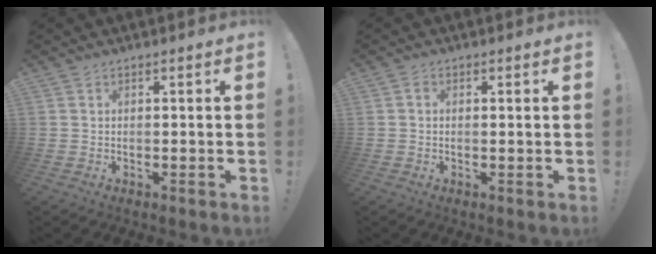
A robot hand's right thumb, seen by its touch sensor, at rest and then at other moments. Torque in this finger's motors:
{"motor_torque": [0.11, 0.02, -0.14, 0.02, 0.01]}